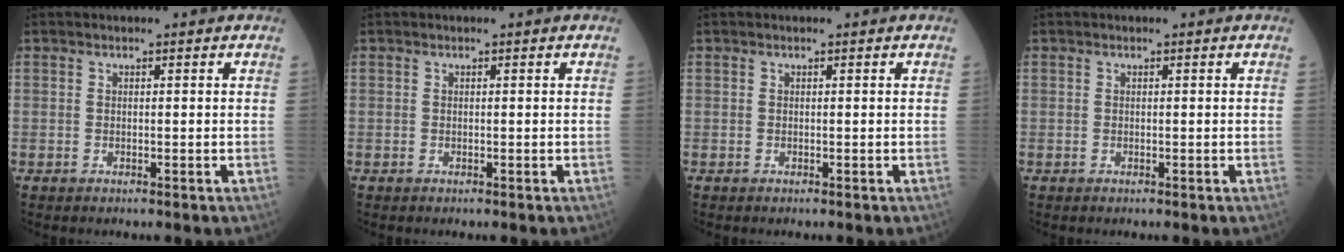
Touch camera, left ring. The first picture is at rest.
{"total": 0.0}
{"total": 0.0}
{"total": 0.0}